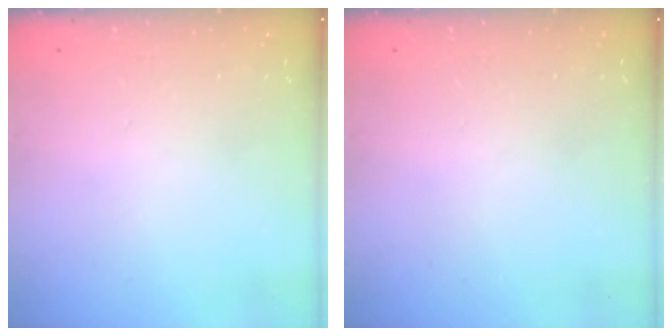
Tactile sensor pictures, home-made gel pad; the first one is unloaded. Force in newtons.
{"total": 0.0}